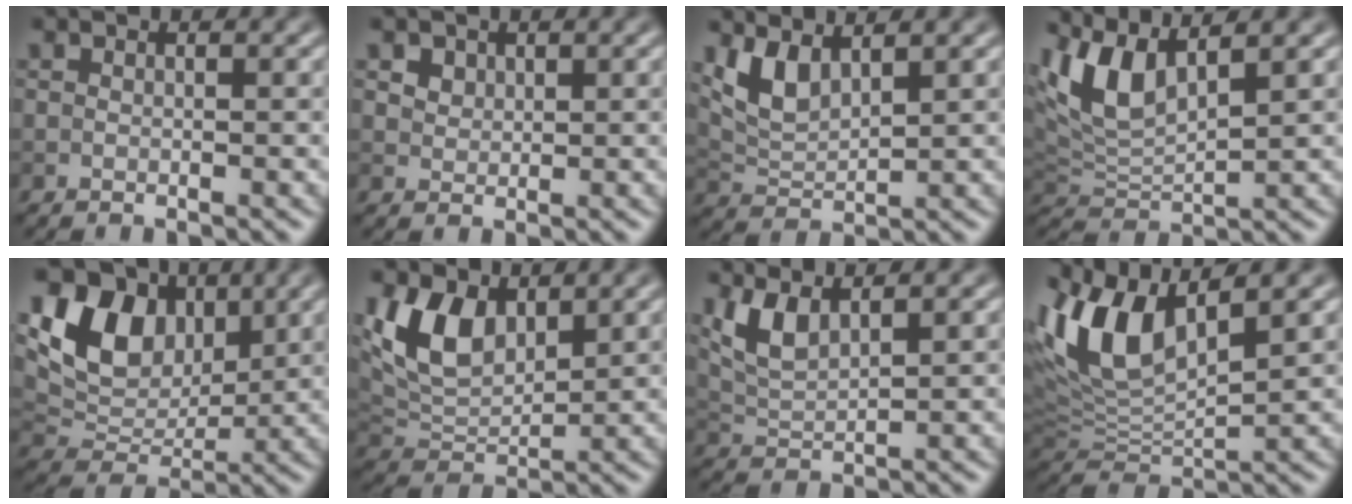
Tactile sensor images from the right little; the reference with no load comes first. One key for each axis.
{"total": 3.0, "fx": 1.9, "fy": 2.0, "fz": 1.3, "tx": -0.039, "ty": 0.004, "tz": 0.035}
{"total": 3.6, "fx": 2.2, "fy": 1.4, "fz": 2.4, "tx": -0.058, "ty": -0.007, "tz": 0.049}
{"total": 5.7, "fx": 3.4, "fy": 1.9, "fz": 4.2, "tx": -0.100, "ty": 0.009, "tz": 0.067}
{"total": 8.8, "fx": 3.3, "fy": 6.1, "fz": 5.3, "tx": -0.101, "ty": -0.006, "tz": 0.059}
{"total": 6.2, "fx": 2.8, "fy": 3.7, "fz": 4.2, "tx": -0.089, "ty": -0.006, "tz": 0.052}
{"total": 3.3, "fx": 2.0, "fy": 1.1, "fz": 2.4, "tx": -0.062, "ty": -0.001, "tz": 0.046}
{"total": 8.4, "fx": 4.0, "fy": 3.3, "fz": 6.7, "tx": -0.148, "ty": 0.013, "tz": 0.075}